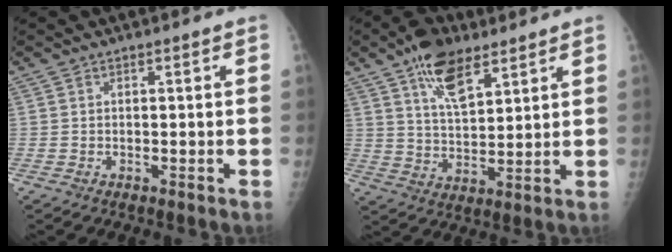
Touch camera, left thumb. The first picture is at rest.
{"total": 11.2, "force": [6.6, 5.3, 7.3], "torque": [-0.107, -0.029, 0.119]}